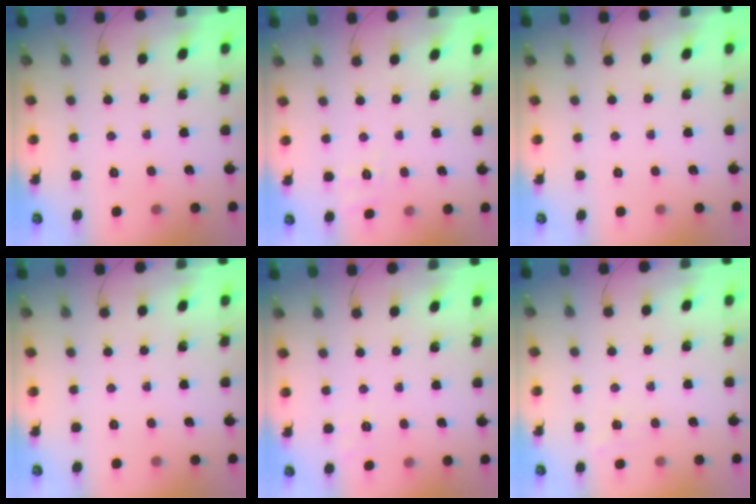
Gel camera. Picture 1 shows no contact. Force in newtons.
{"total": 2.4, "press": 1.3, "slide": 2.1}
{"total": 0.0}
{"total": 0.0}
{"total": 1.9, "press": 1.1, "slide": 1.6}
{"total": 2.8, "press": 2.4, "slide": 1.6}